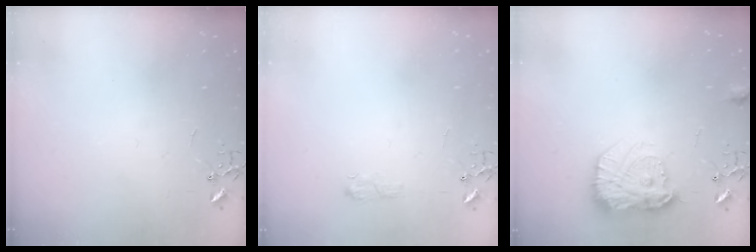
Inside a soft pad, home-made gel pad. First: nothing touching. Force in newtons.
{"total": 5.5, "press": 5.5, "slide": 0.8}
{"total": 16.5, "press": 16.5, "slide": 1.1}